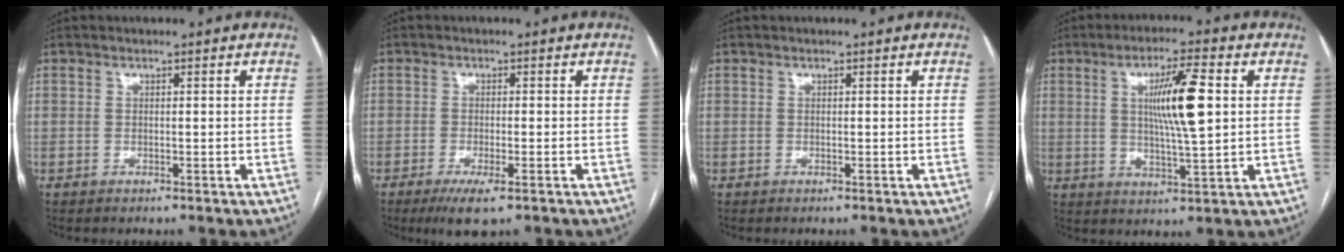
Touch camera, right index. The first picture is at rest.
{"total": 4.7, "force": [-2.8, 0.7, 3.7], "torque": [-0.066, -0.012, -0.043]}
{"total": 0.0}
{"total": 9.9, "force": [2.0, 0.7, 9.7], "torque": [-0.170, -0.002, 0.035]}